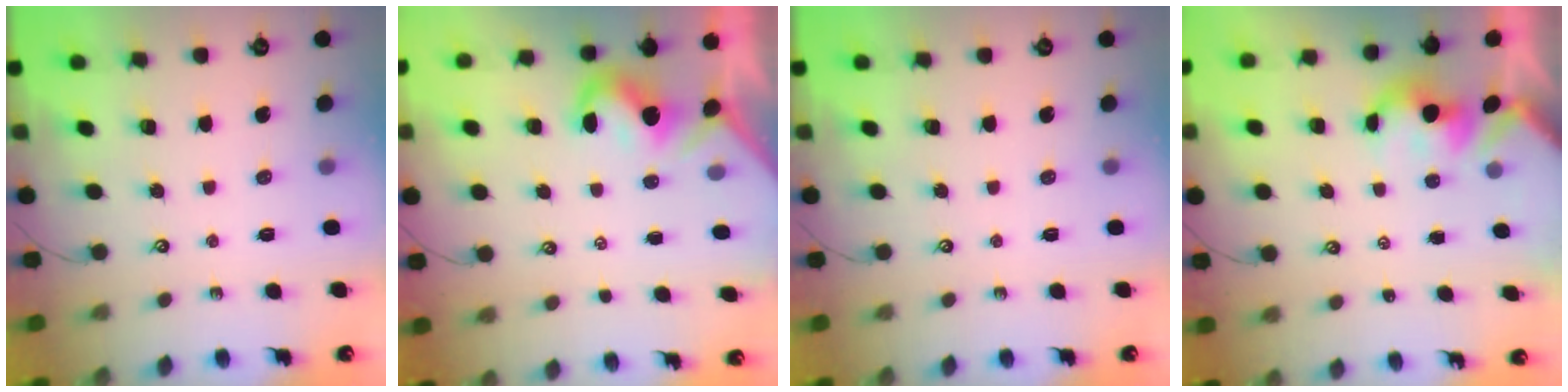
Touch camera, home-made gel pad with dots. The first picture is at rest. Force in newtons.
{"total": 2.3, "press": 2.2, "slide": 0.7}
{"total": 0.0}
{"total": 1.8, "press": 1.7, "slide": 0.4}